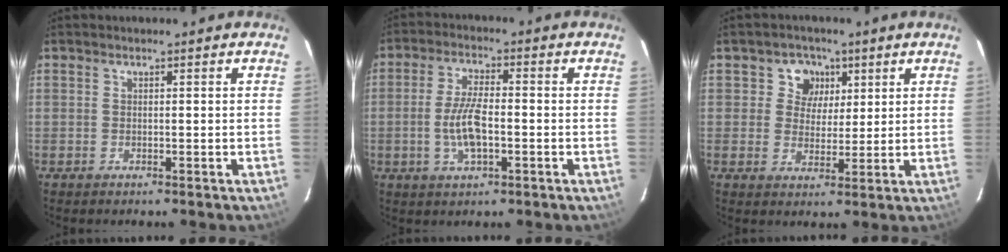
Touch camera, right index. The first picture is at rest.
{"total": 7.5, "force": [-1.7, 2.7, 6.8], "torque": [-0.140, 0.000, -0.033]}
{"total": 5.6, "force": [2.0, 5.1, 1.1], "torque": [-0.008, 0.005, 0.030]}